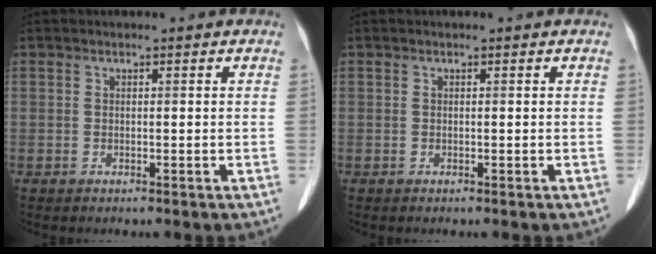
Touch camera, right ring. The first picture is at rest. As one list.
[{"total": 0.0}]